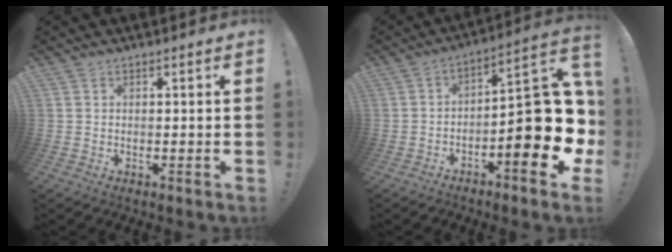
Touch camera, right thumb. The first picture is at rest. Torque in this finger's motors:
{"motor_torque": [2.43, 2.58, 1.50, -1.27, 0.08]}